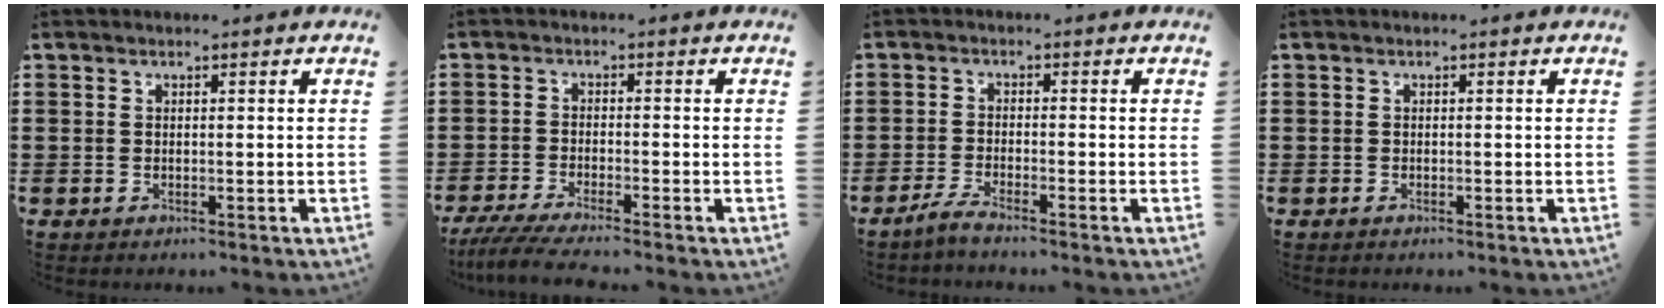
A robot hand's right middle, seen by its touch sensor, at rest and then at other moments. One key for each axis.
{"total": 3.7, "fx": -3.3, "fy": 0.0, "fz": 1.8, "tx": -0.051, "ty": -0.016, "tz": -0.068}
{"total": 2.3, "fx": -1.9, "fy": -0.1, "fz": 1.3, "tx": -0.035, "ty": -0.002, "tz": -0.040}
{"total": 0.0}